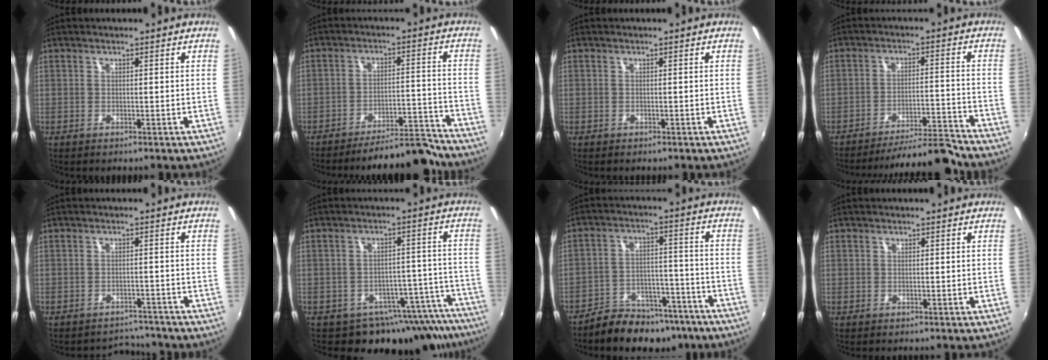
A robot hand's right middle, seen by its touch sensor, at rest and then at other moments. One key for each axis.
{"total": 11.8, "fx": -11.3, "fy": 1.5, "fz": 3.0, "tx": -0.051, "ty": 0.031, "tz": -0.151}
{"total": 0.7, "fx": -0.5, "fy": 0.5, "fz": 0.0, "tx": -0.002, "ty": 0.000, "tz": -0.006}
{"total": 12.2, "fx": -11.8, "fy": 0.0, "fz": 3.2, "tx": -0.063, "ty": 0.017, "tz": -0.171}
{"total": 4.1, "fx": -3.8, "fy": 1.4, "fz": -0.4, "tx": 0.004, "ty": 0.012, "tz": -0.056}
{"total": 16.7, "fx": -14.5, "fy": 7.5, "fz": 3.6, "tx": -0.033, "ty": 0.053, "tz": -0.166}
{"total": 15.0, "fx": -12.1, "fy": 7.0, "fz": 5.5, "tx": -0.107, "ty": 0.019, "tz": -0.158}
{"total": 1.0, "fx": 0.0, "fy": 1.0, "fz": -0.1, "tx": 0.001, "ty": 0.004, "tz": 0.001}